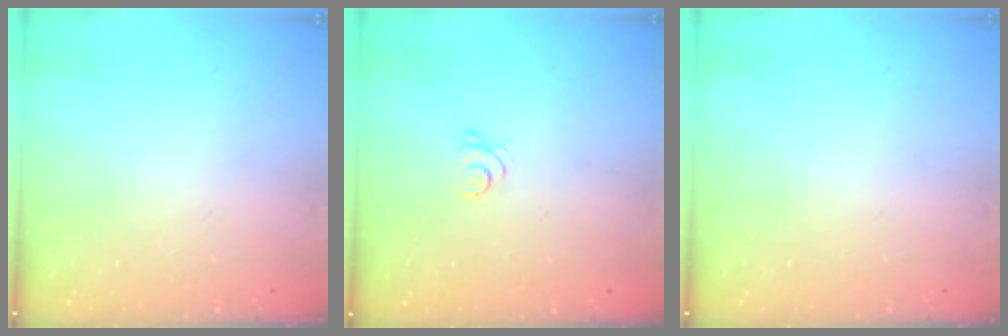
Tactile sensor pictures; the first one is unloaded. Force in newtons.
{"total": 3.3, "press": 3.2, "slide": 0.5}
{"total": 0.0}